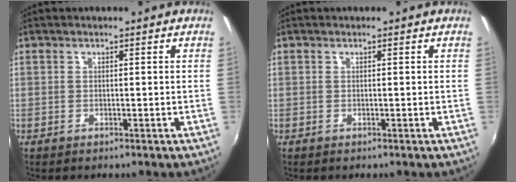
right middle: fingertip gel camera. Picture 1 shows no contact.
{"total": 0.0}